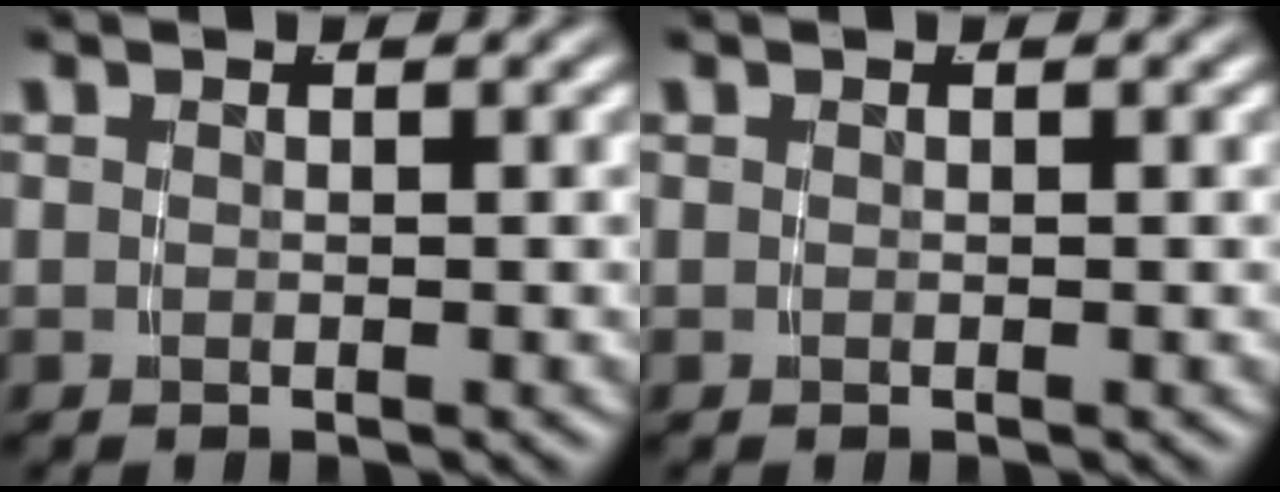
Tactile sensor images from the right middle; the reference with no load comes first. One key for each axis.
{"total": 0.0}